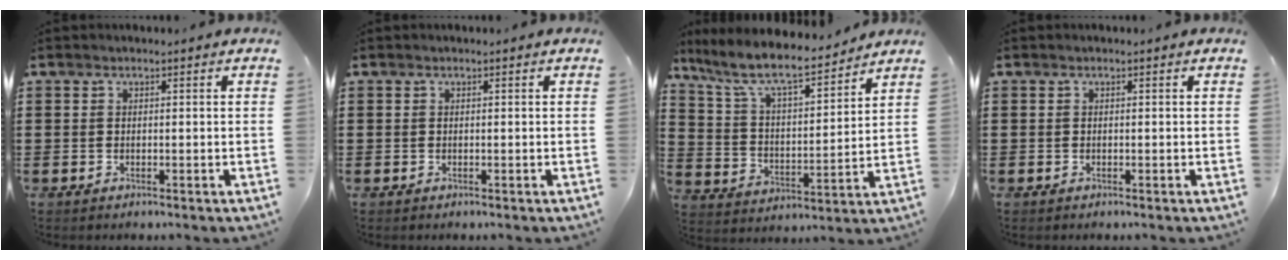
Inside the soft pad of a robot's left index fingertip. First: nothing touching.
{"total": 0.0}
{"total": 9.0, "force": [7.7, 1.2, 4.4], "torque": [-0.118, -0.043, 0.129]}
{"total": 0.0}